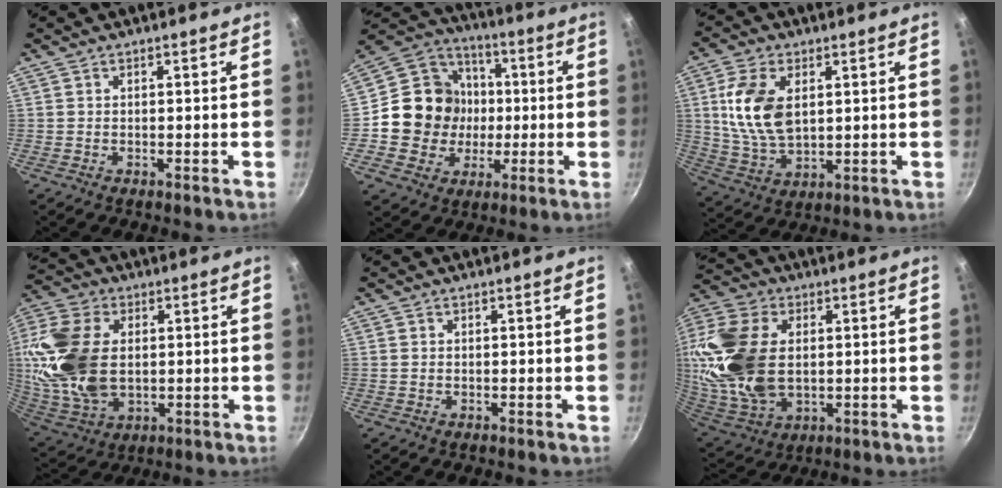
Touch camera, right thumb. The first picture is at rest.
{"total": 16.2, "force": [-0.6, 15.2, 5.7], "torque": [-0.063, 0.027, -0.015]}
{"total": 12.8, "force": [2.8, 7.7, 9.9], "torque": [-0.182, -0.016, 0.061]}
{"total": 22.8, "force": [2.5, 14.8, 17.2], "torque": [-0.361, -0.006, 0.053]}
{"total": 0.0}
{"total": 24.0, "force": [2.7, 15.6, 18.0], "torque": [-0.383, -0.005, 0.056]}